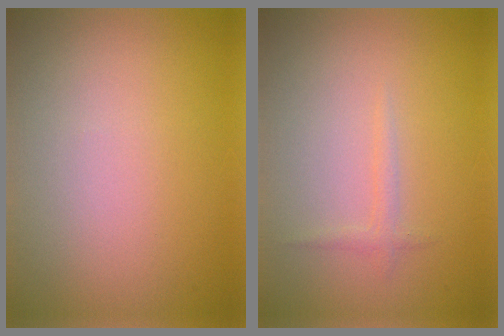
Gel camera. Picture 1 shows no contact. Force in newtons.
{"total": 0.8, "press": 0.8, "slide": 0.0}